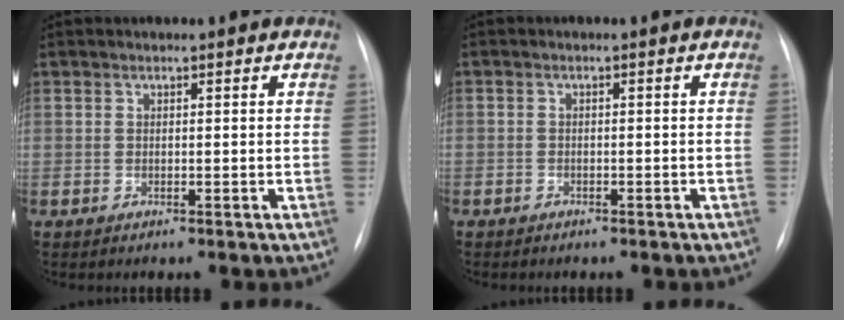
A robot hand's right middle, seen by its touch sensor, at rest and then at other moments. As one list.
[{"total": 1.7, "force": [-1.3, 1.0, 0.5], "torque": [-0.008, 0.002, -0.014]}]